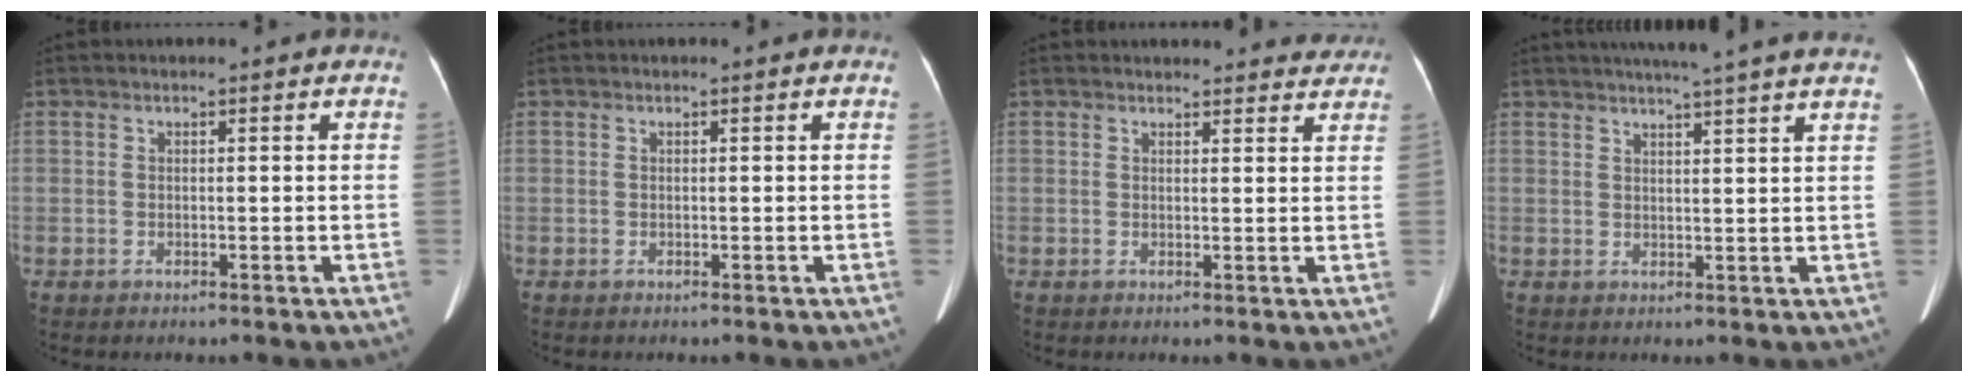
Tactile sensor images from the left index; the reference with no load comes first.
{"total": 0.0}
{"total": 8.9, "force": [8.5, 2.5, 1.1], "torque": [0.017, 0.005, 0.073]}
{"total": 11.8, "force": [10.2, -0.4, 6.0], "torque": [-0.088, 0.017, 0.115]}